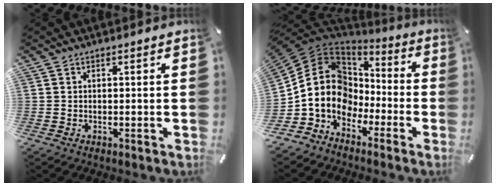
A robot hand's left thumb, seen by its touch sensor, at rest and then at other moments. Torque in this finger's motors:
{"motor_torque": [1.07, 3.94, 0.95, -0.22, 0.68]}